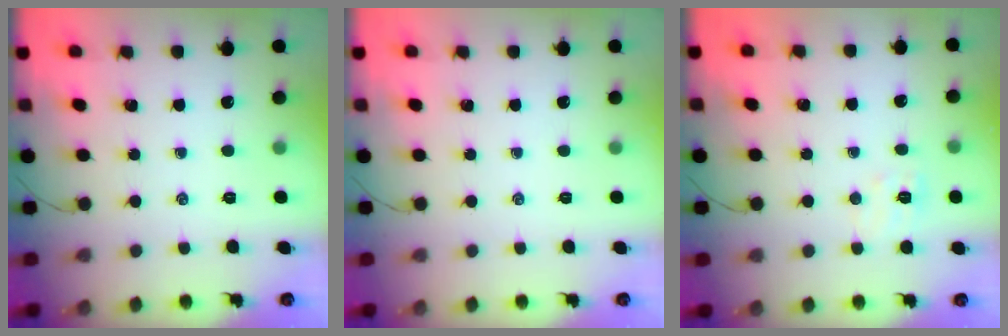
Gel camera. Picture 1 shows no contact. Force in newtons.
{"total": 0.0}
{"total": 5.0, "press": 4.8, "slide": 1.3}